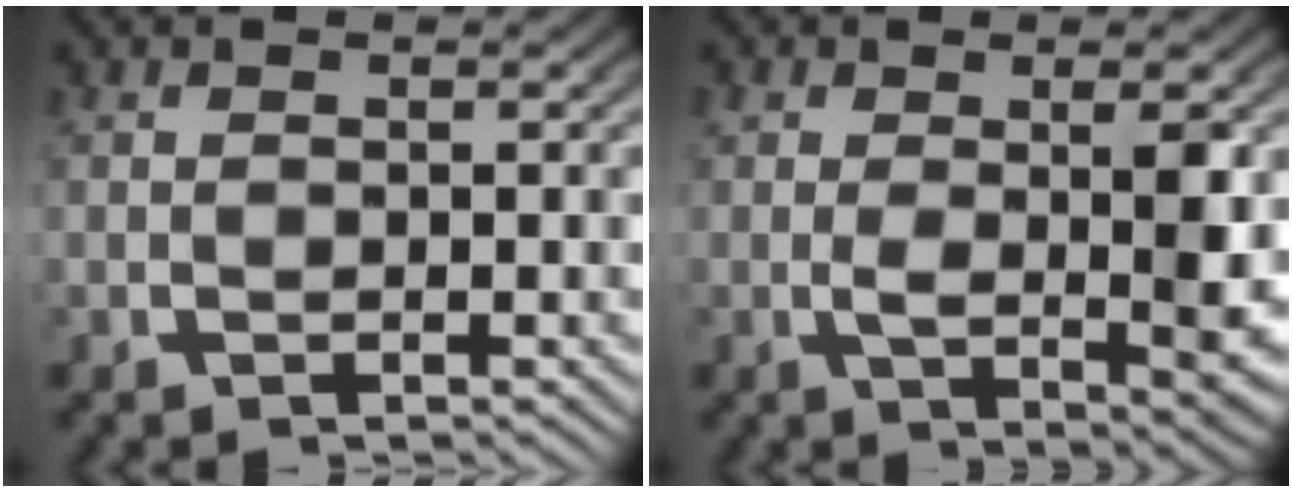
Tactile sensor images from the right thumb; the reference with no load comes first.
{"total": 5.7, "force": [0.0, 2.1, 5.3], "torque": [-0.091, -0.023, 0.011]}